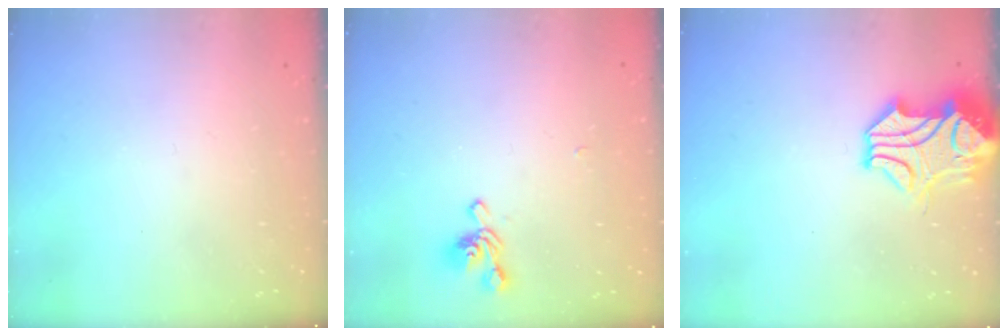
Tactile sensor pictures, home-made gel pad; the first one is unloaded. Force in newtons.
{"total": 1.8, "press": 1.6, "slide": 0.9}
{"total": 5.7, "press": 5.6, "slide": 1.3}